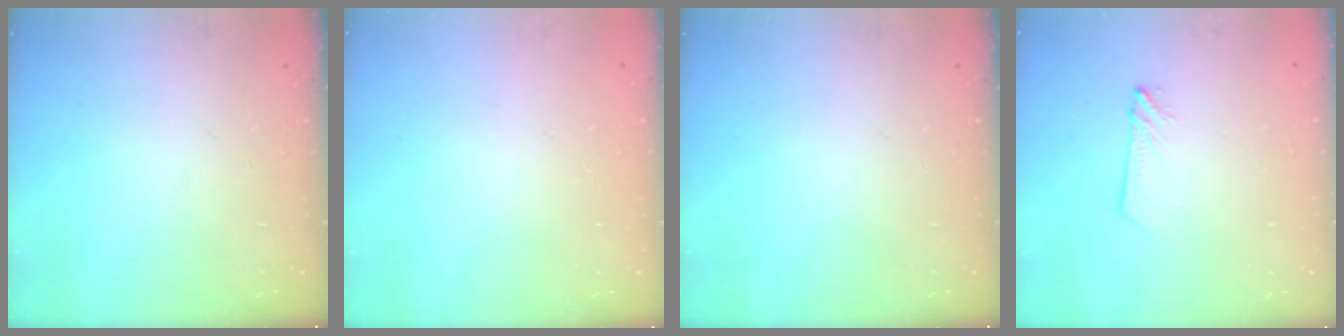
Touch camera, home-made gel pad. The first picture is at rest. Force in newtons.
{"total": 0.0}
{"total": 0.0}
{"total": 2.8, "press": 2.8, "slide": 0.3}